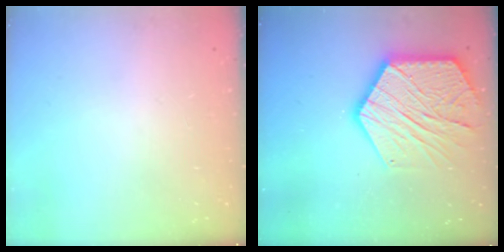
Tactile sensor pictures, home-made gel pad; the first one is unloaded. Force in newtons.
{"total": 21.4, "press": 21.4, "slide": 1.7}